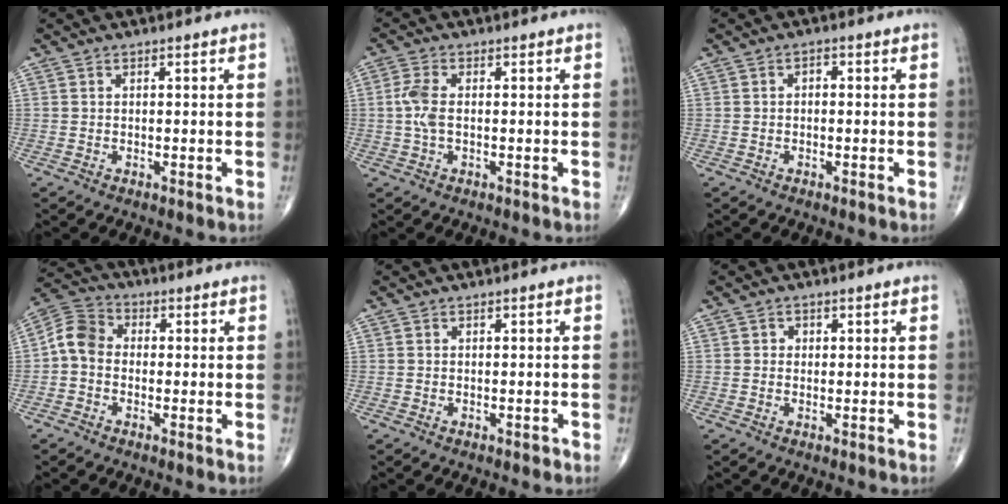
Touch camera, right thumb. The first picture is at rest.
{"total": 4.1, "force": [-0.1, 1.9, 3.7], "torque": [-0.099, 0.004, -0.006]}
{"total": 1.2, "force": [-0.1, 0.8, 0.9], "torque": [-0.005, 0.006, -0.007]}
{"total": 6.5, "force": [-0.7, 5.1, 4.0], "torque": [-0.062, 0.022, -0.031]}
{"total": 0.5, "force": [-0.3, 0.3, 0.2], "torque": [-0.001, 0.000, -0.005]}
{"total": 1.2, "force": [0.2, 1.2, 0.4], "torque": [0.001, 0.002, 0.001]}